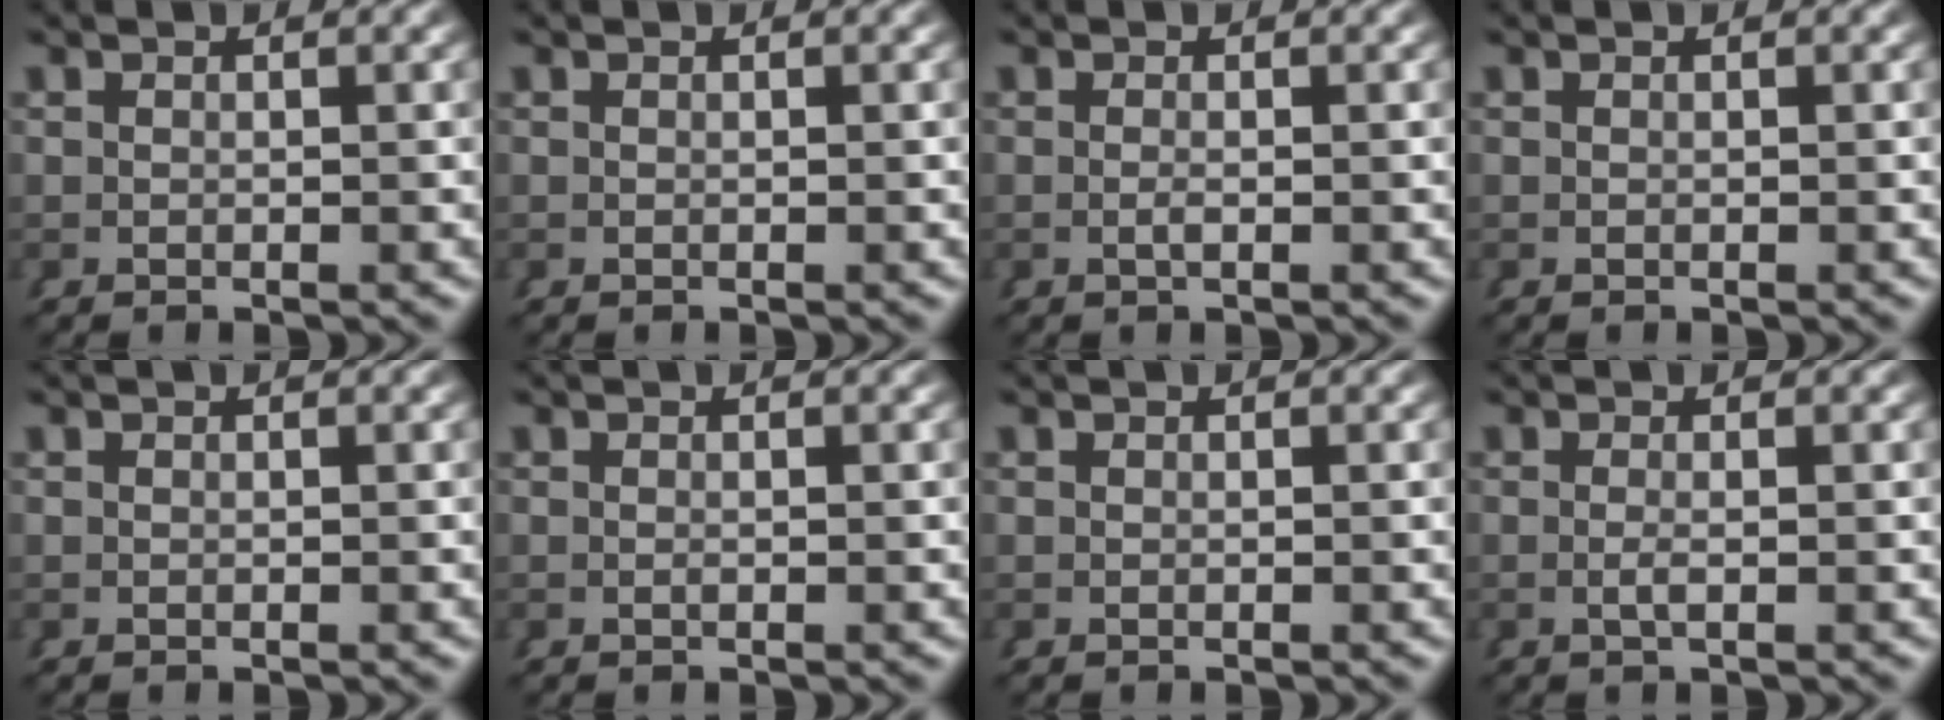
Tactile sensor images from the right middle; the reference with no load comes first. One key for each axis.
{"total": 0.0}
{"total": 0.6, "fx": -0.4, "fy": -0.1, "fz": 0.4, "tx": -0.012, "ty": -0.005, "tz": -0.007}
{"total": 0.0}
{"total": 0.0}
{"total": 0.0}
{"total": 0.0}
{"total": 0.8, "fx": -0.5, "fy": -0.2, "fz": 0.6, "tx": -0.019, "ty": -0.007, "tz": -0.007}